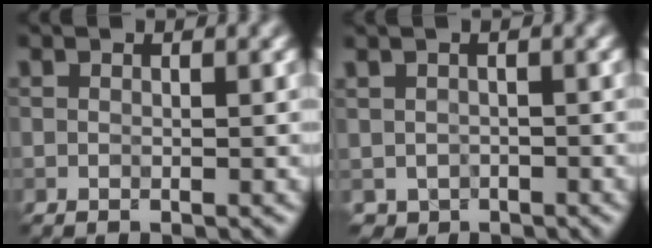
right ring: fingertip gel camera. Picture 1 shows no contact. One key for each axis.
{"total": 1.4, "fx": -0.4, "fy": 1.3, "fz": 0.4, "tx": 0.001, "ty": -0.009, "tz": -0.007}